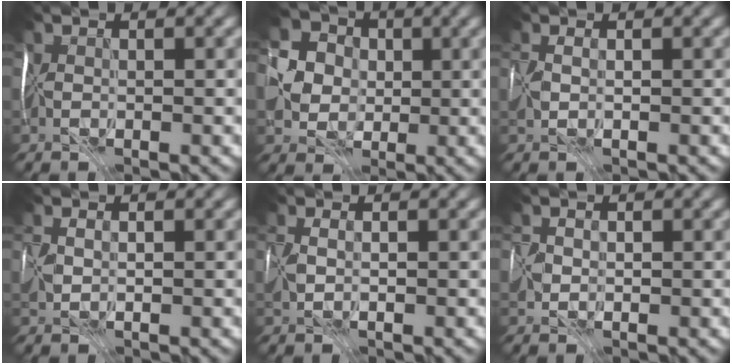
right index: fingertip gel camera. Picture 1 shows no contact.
{"total": 4.4, "force": [0.3, 4.2, 1.5], "torque": [-0.035, 0.002, 0.009]}
{"total": 0.7, "force": [0.3, -0.4, -0.4], "torque": [0.011, -0.002, 0.014]}
{"total": 0.6, "force": [0.6, 0.2, -0.1], "torque": [0.010, 0.002, 0.023]}
{"total": 0.7, "force": [0.6, -0.3, -0.2], "torque": [0.011, 0.006, 0.019]}
{"total": 0.7, "force": [0.3, 0.2, -0.7], "torque": [0.027, 0.003, 0.010]}